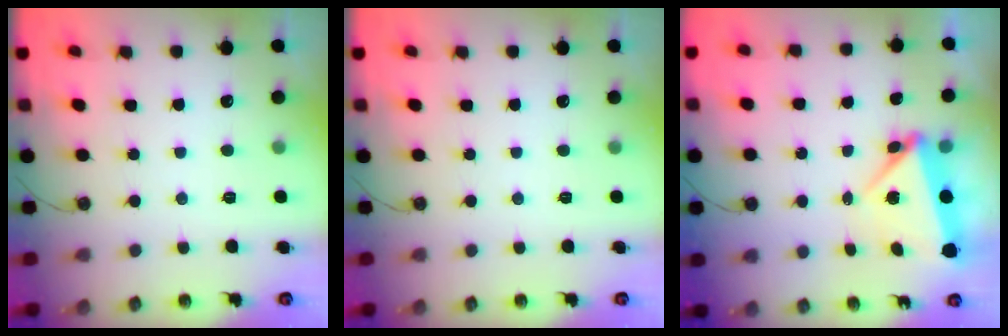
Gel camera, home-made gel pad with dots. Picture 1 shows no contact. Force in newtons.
{"total": 0.0}
{"total": 5.9, "press": 5.9, "slide": 0.6}